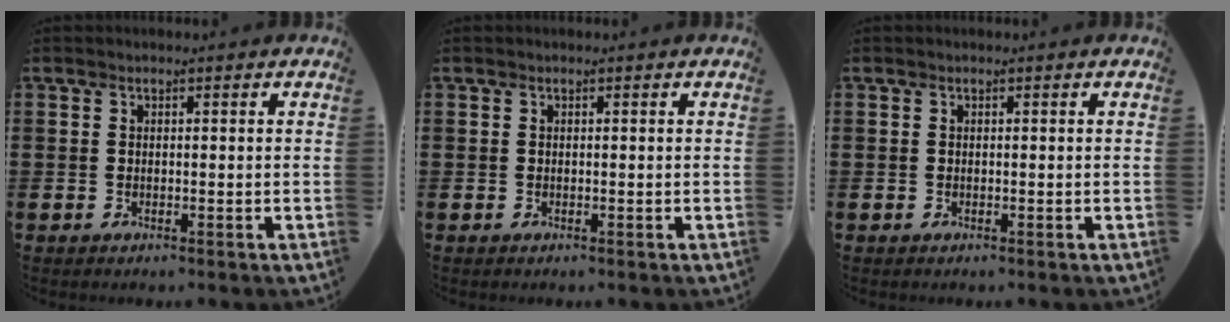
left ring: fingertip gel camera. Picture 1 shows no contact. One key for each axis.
{"total": 0.0}
{"total": 0.0}